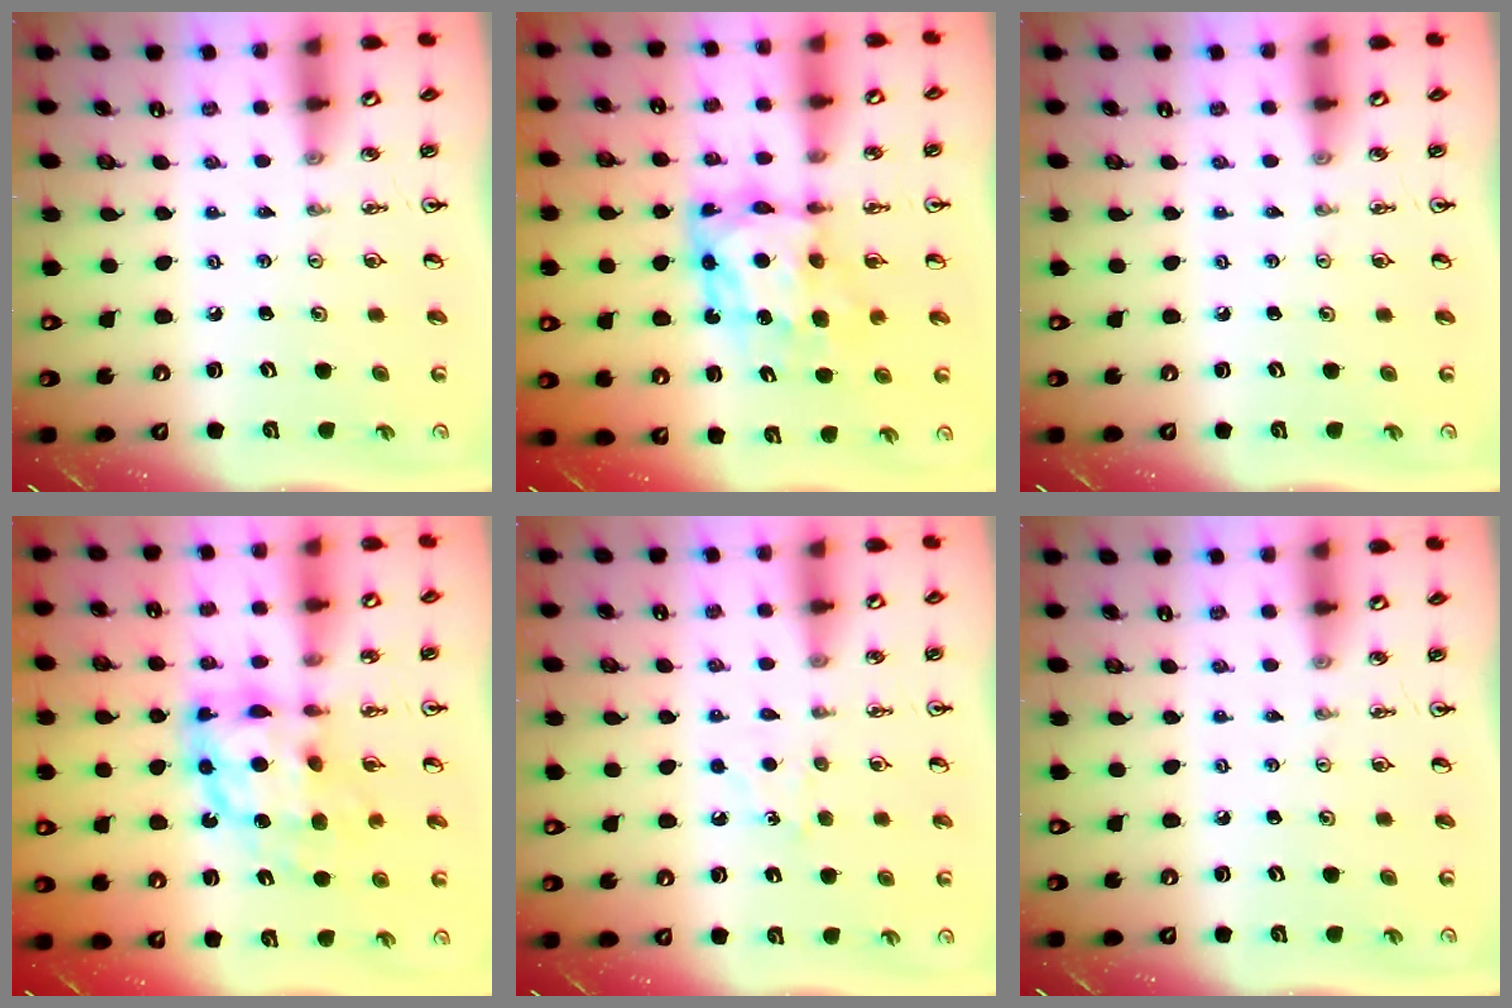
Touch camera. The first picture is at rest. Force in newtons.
{"total": 8.3, "press": 8.2, "slide": 1.2}
{"total": 0.0}
{"total": 13.5, "press": 13.4, "slide": 1.2}
{"total": 4.4, "press": 4.4, "slide": 0.6}
{"total": 0.0}